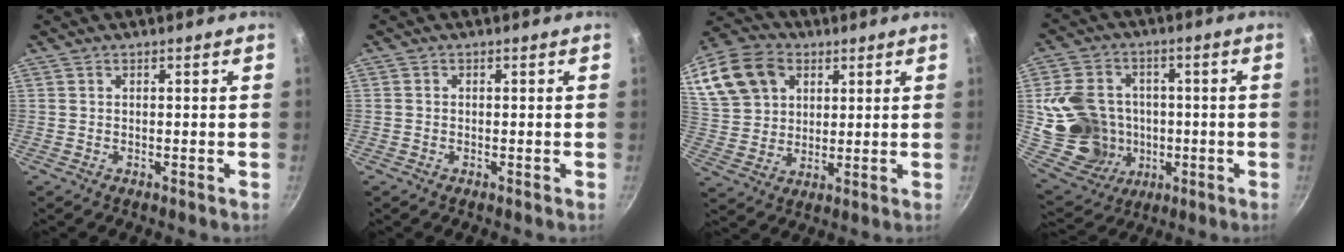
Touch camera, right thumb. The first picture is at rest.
{"total": 0.6, "force": [-0.3, 0.5, 0.1], "torque": [-0.001, 0.001, -0.007]}
{"total": 18.5, "force": [7.4, 14.0, 9.5], "torque": [-0.193, 0.010, 0.140]}
{"total": 17.0, "force": [-0.7, 14.6, 8.7], "torque": [-0.143, 0.018, 0.004]}